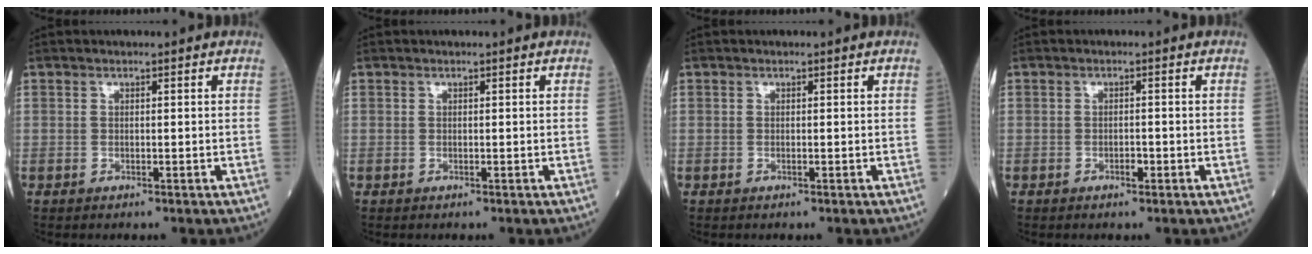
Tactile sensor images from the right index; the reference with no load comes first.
{"total": 0.0}
{"total": 0.0}
{"total": 1.1, "force": [-0.7, 0.5, 0.8], "torque": [-0.014, 0.002, -0.011]}